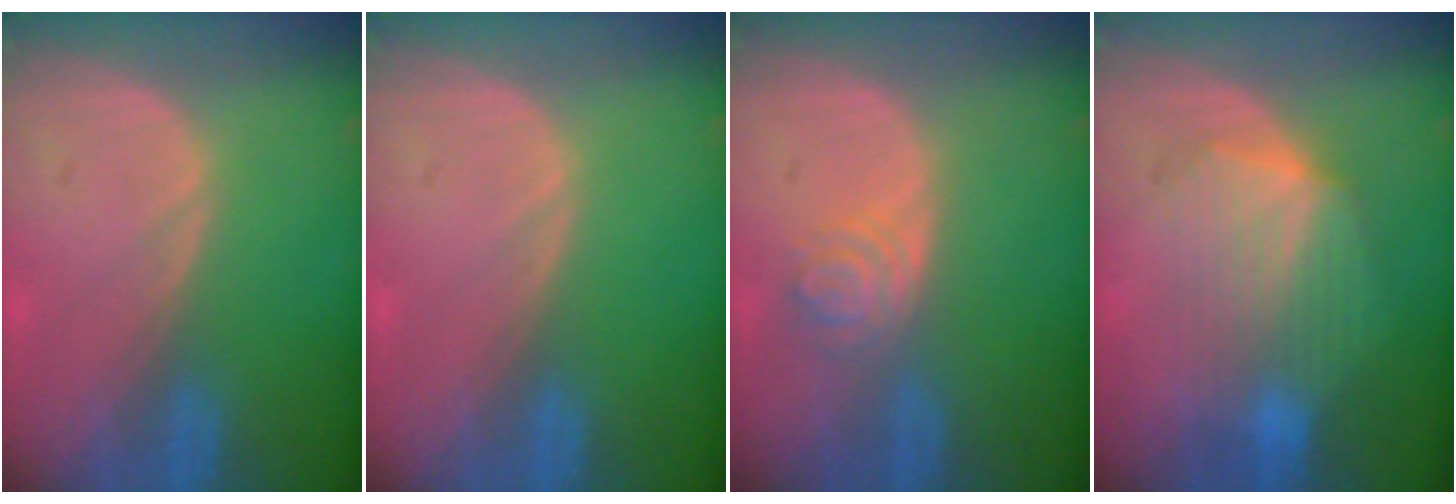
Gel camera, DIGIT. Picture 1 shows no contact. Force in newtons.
{"total": 0.0}
{"total": 4.0, "press": 3.6, "slide": 1.7}
{"total": 7.4, "press": 7.4, "slide": 0.2}